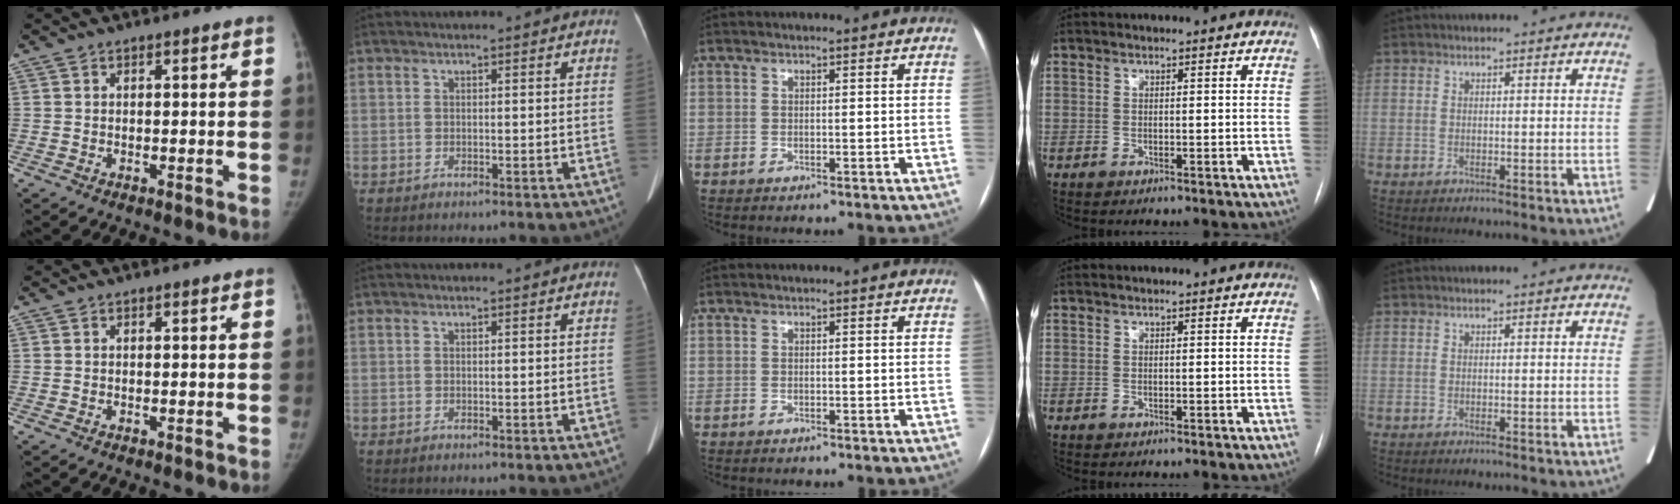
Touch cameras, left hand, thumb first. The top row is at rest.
{}